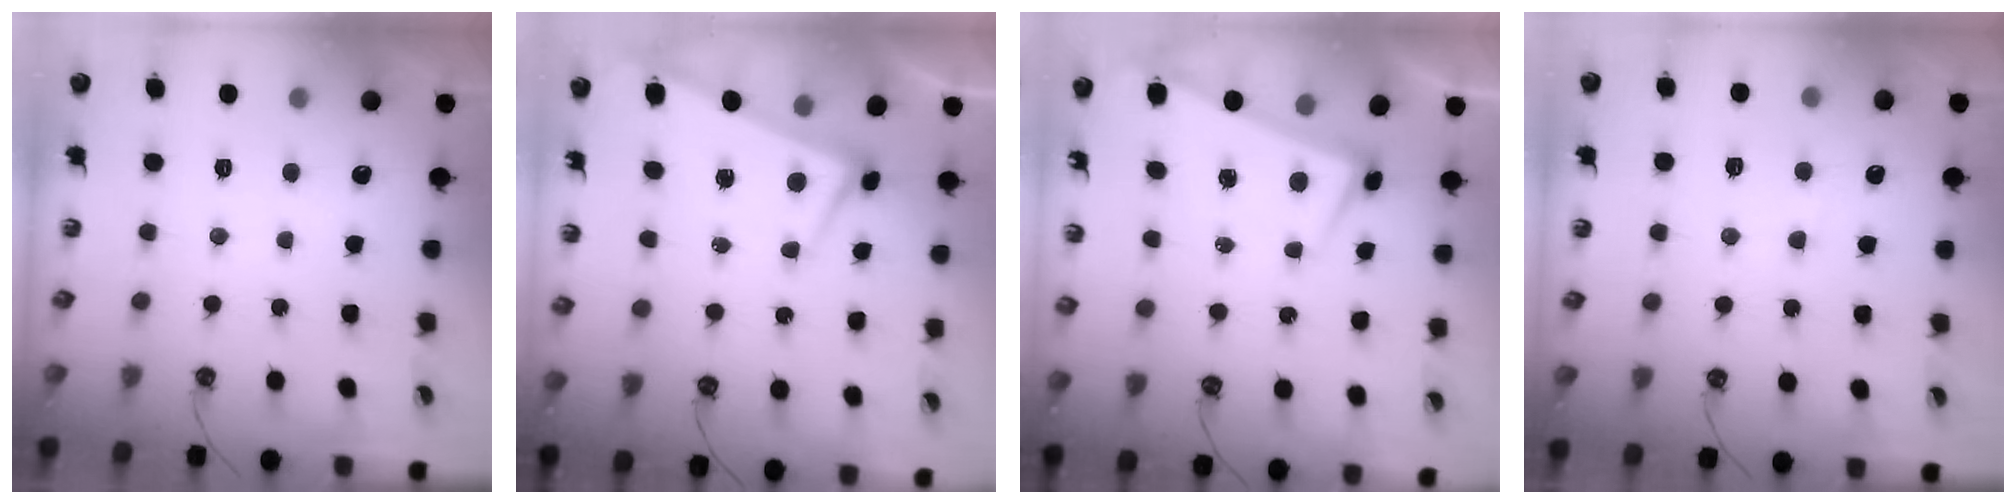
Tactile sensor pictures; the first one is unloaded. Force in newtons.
{"total": 3.9, "press": 3.9, "slide": 0.6}
{"total": 1.6, "press": 0.5, "slide": 1.5}
{"total": 1.3, "press": 1.2, "slide": 0.5}